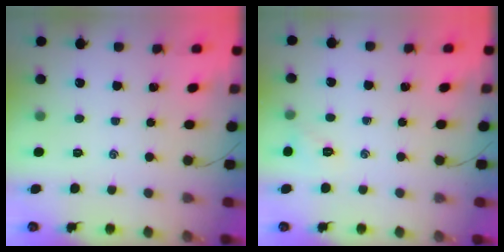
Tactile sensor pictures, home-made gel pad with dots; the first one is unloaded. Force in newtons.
{"total": 5.8, "press": 5.5, "slide": 1.6}